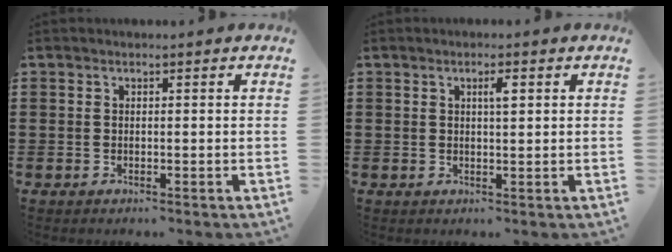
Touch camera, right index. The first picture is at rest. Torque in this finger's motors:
{"motor_torque": [0.37, -0.17, 0.04, 0.05]}